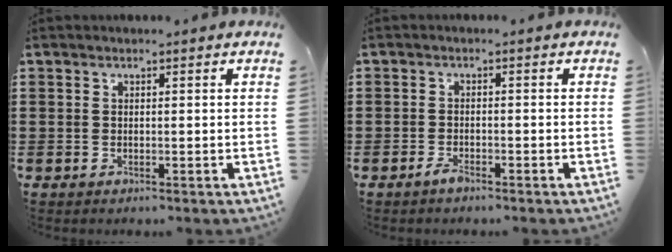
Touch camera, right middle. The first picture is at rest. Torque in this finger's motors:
{"motor_torque": [-0.04, 0.23, -0.06, -0.04]}